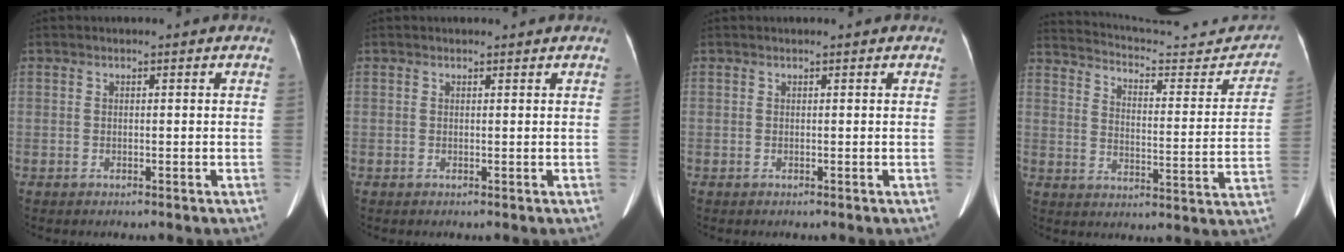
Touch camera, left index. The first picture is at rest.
{"total": 1.0, "force": [0.9, 0.0, 0.3], "torque": [-0.005, -0.005, 0.013]}
{"total": 1.2, "force": [1.0, 0.0, 0.5], "torque": [-0.010, 0.004, 0.012]}
{"total": 22.2, "force": [20.8, 3.7, 6.7], "torque": [-0.093, -0.054, 0.266]}